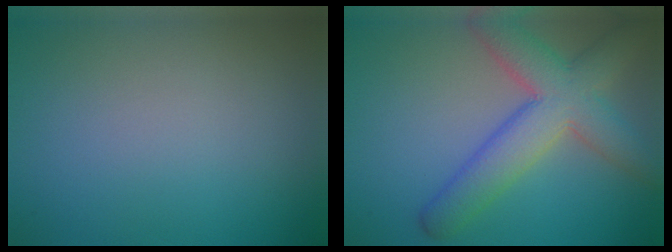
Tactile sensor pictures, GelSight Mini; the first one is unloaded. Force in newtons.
{"total": 7.5, "press": 7.5, "slide": 0.4}